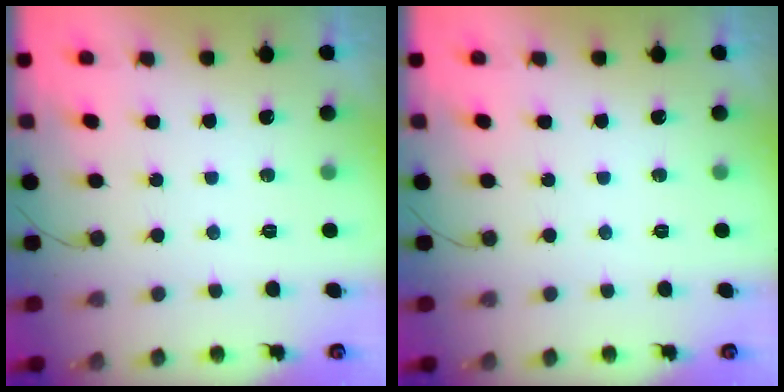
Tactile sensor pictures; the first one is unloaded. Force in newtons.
{"total": 0.0}